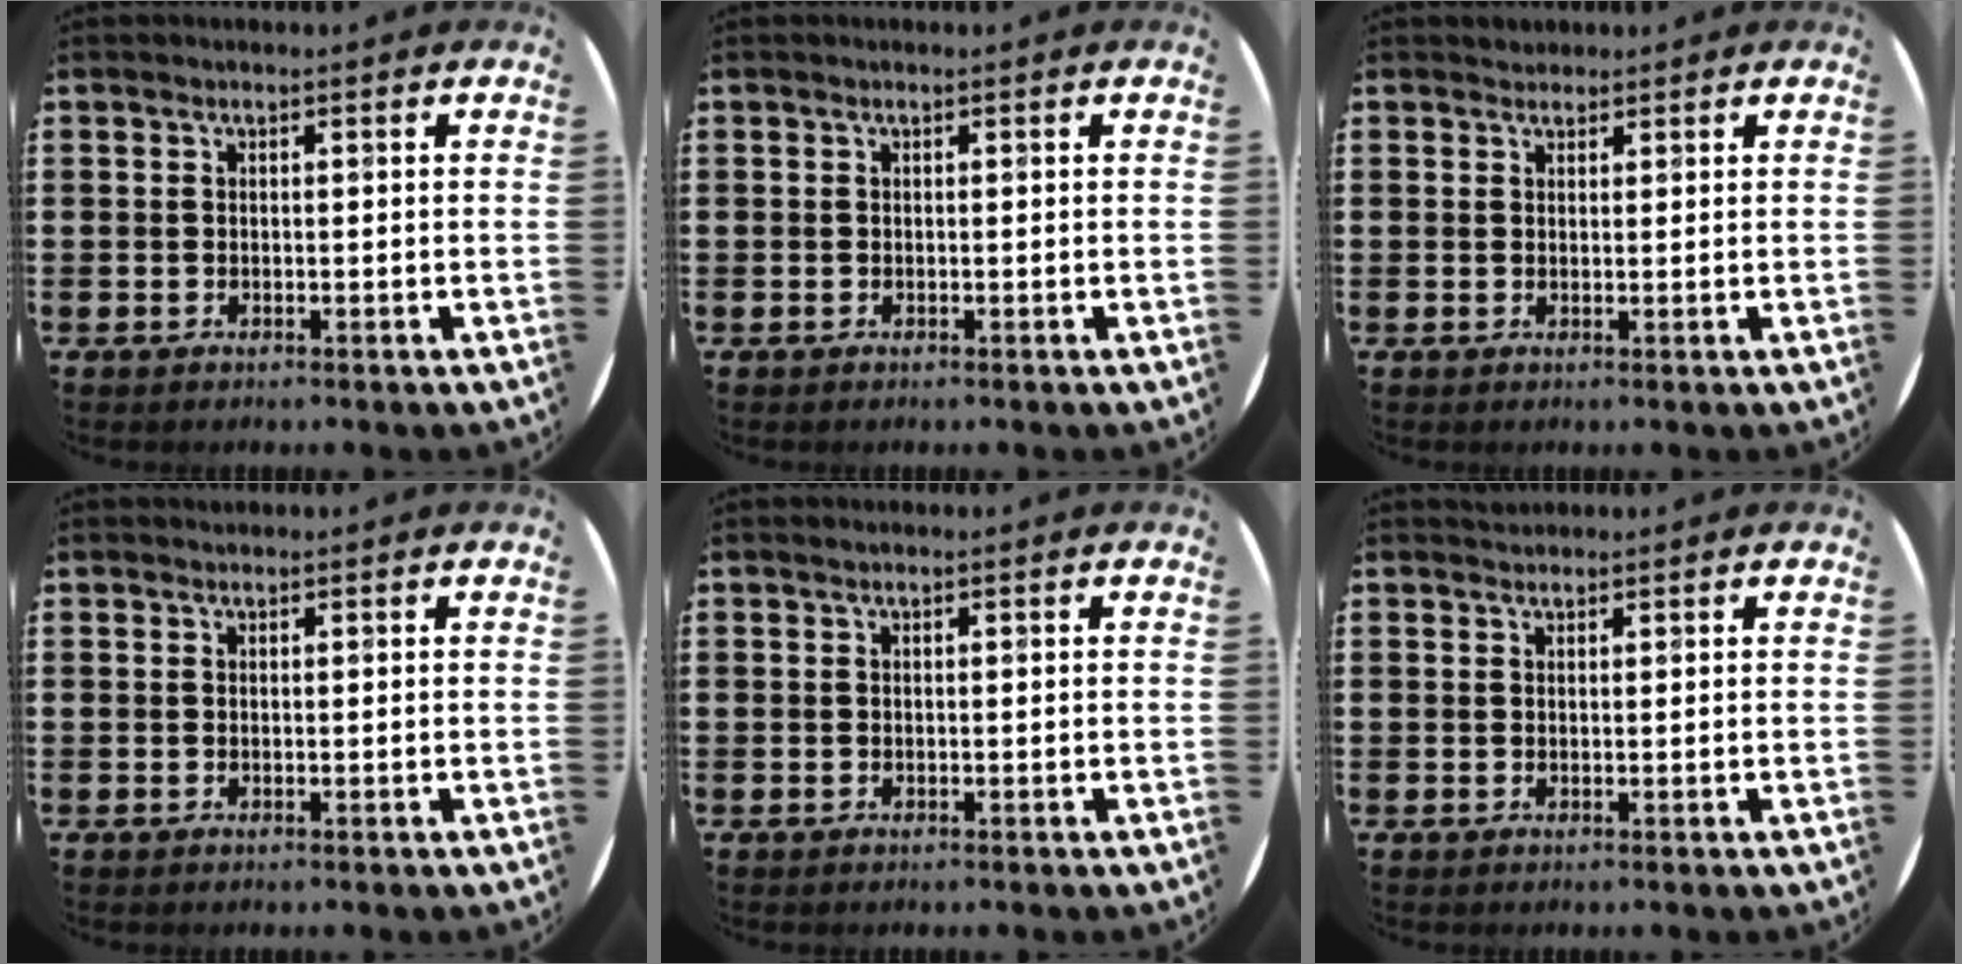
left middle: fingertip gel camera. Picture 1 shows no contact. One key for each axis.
{"total": 0.0}
{"total": 1.1, "fx": 1.1, "fy": 0.3, "fz": -0.2, "tx": 0.010, "ty": -0.001, "tz": 0.020}
{"total": 0.0}
{"total": 0.0}
{"total": 0.7, "fx": 0.7, "fy": 0.1, "fz": -0.1, "tx": 0.001, "ty": 0.002, "tz": 0.014}